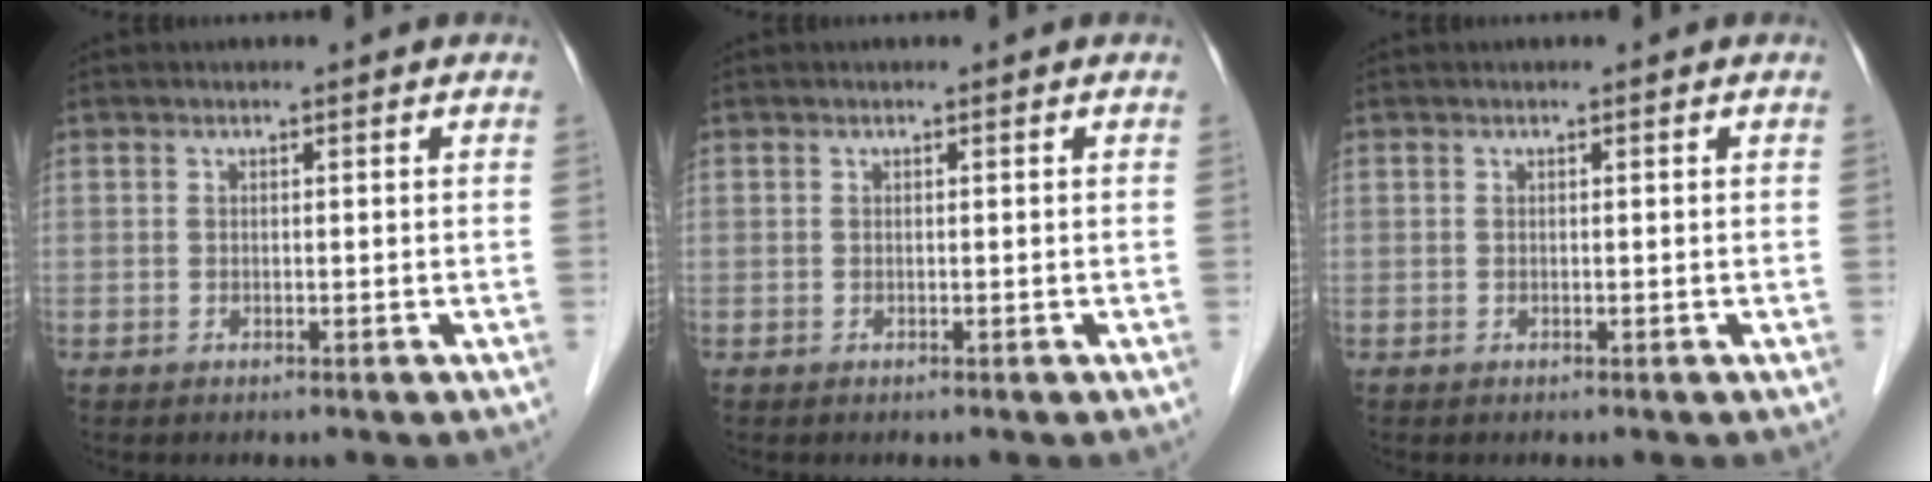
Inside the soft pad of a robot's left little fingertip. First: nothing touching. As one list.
[{"total": 0.0}, {"total": 0.0}]